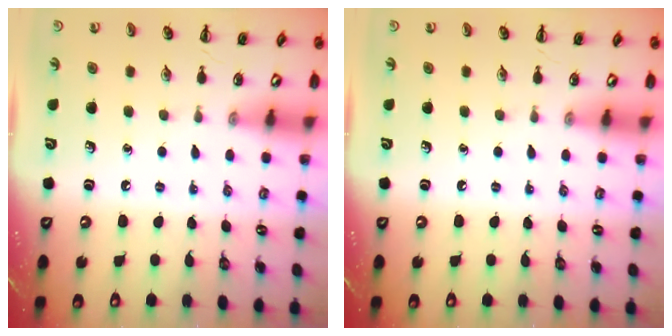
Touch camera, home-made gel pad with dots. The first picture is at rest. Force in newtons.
{"total": 0.0}